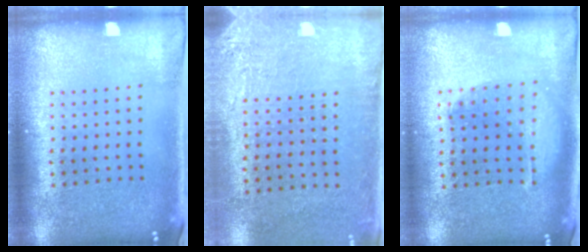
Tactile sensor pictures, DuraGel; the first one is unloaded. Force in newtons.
{"total": 2.8, "press": 2.3, "slide": 1.5}
{"total": 1.4, "press": 1.4, "slide": 0.4}